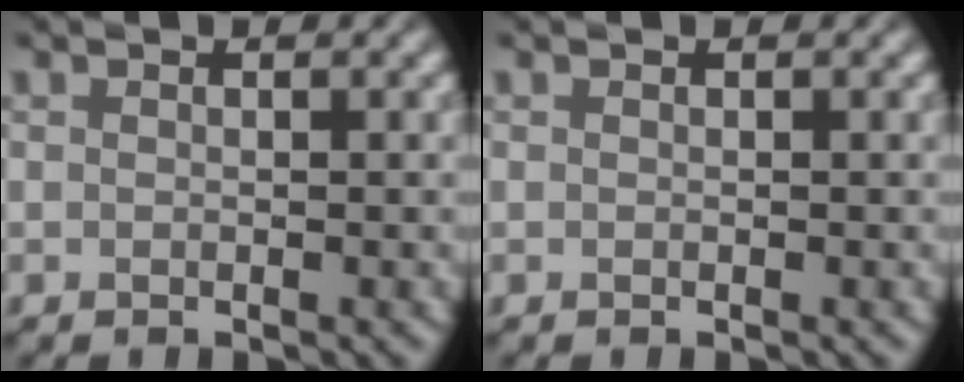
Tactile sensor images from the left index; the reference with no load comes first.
{"total": 0.0}